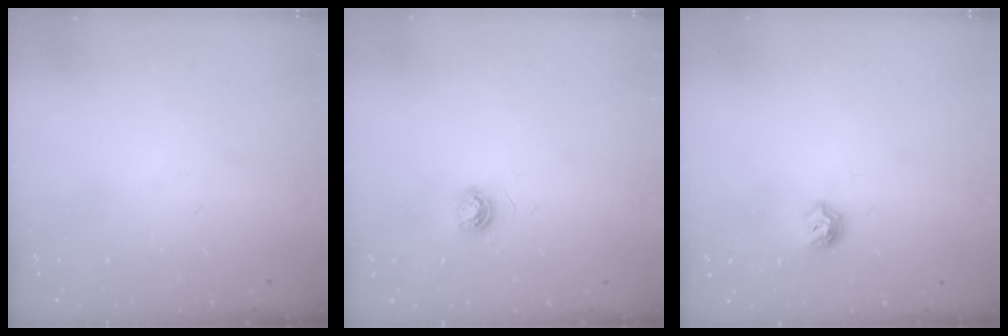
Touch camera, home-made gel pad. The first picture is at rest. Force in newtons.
{"total": 5.2, "press": 5.1, "slide": 0.6}
{"total": 6.0, "press": 5.9, "slide": 0.8}